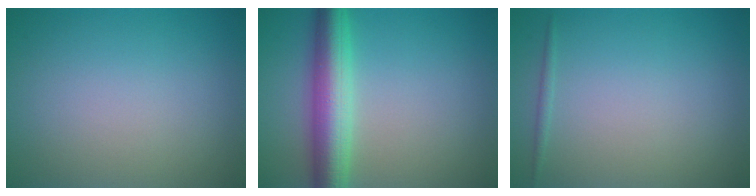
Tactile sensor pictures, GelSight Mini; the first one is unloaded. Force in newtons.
{"total": 6.1, "press": 6.1, "slide": 0.1}
{"total": 0.6, "press": 0.6, "slide": 0.0}